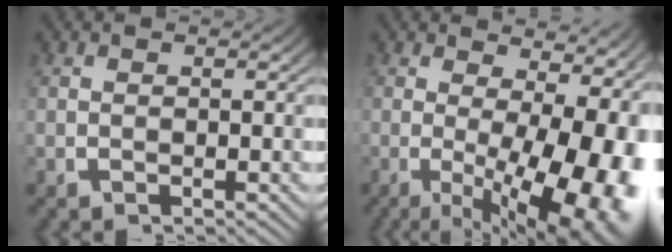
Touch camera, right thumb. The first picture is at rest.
{"total": 13.8, "force": [-2.7, 7.3, 11.4], "torque": [-0.165, -0.051, -0.018]}